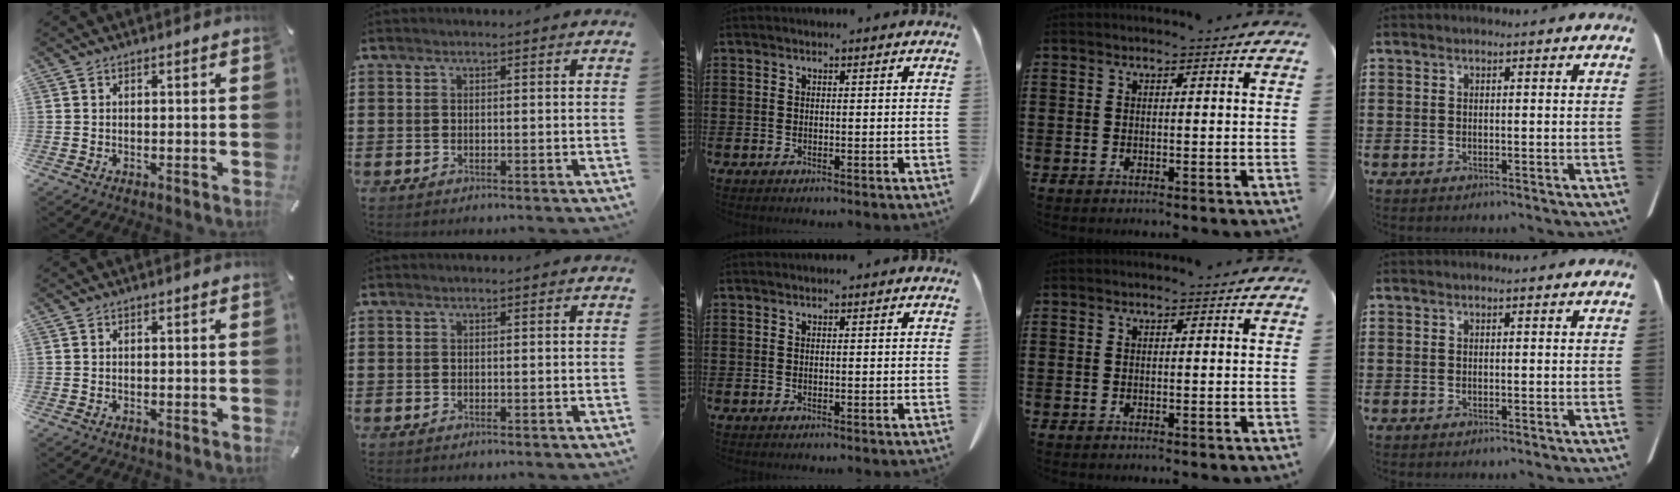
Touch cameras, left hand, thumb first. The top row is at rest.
{}